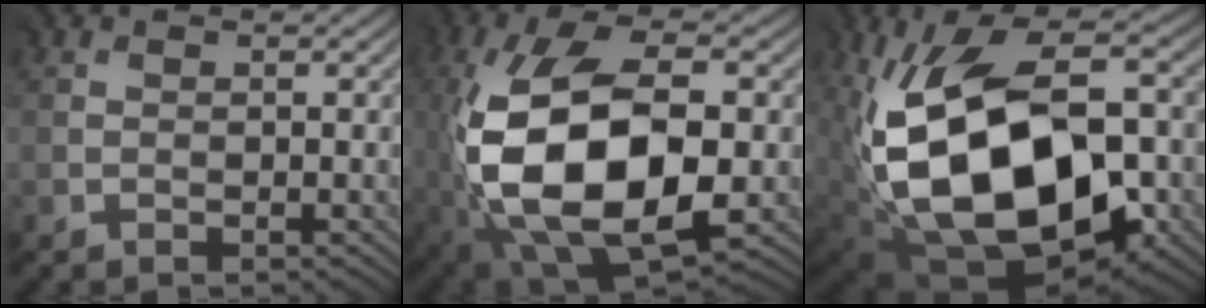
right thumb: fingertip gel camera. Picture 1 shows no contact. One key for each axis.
{"total": 16.0, "fx": -2.3, "fy": 8.4, "fz": 13.4, "tx": -0.265, "ty": -0.010, "tz": -0.040}
{"total": 17.7, "fx": -2.4, "fy": 11.4, "fz": 13.4, "tx": -0.265, "ty": -0.027, "tz": -0.023}